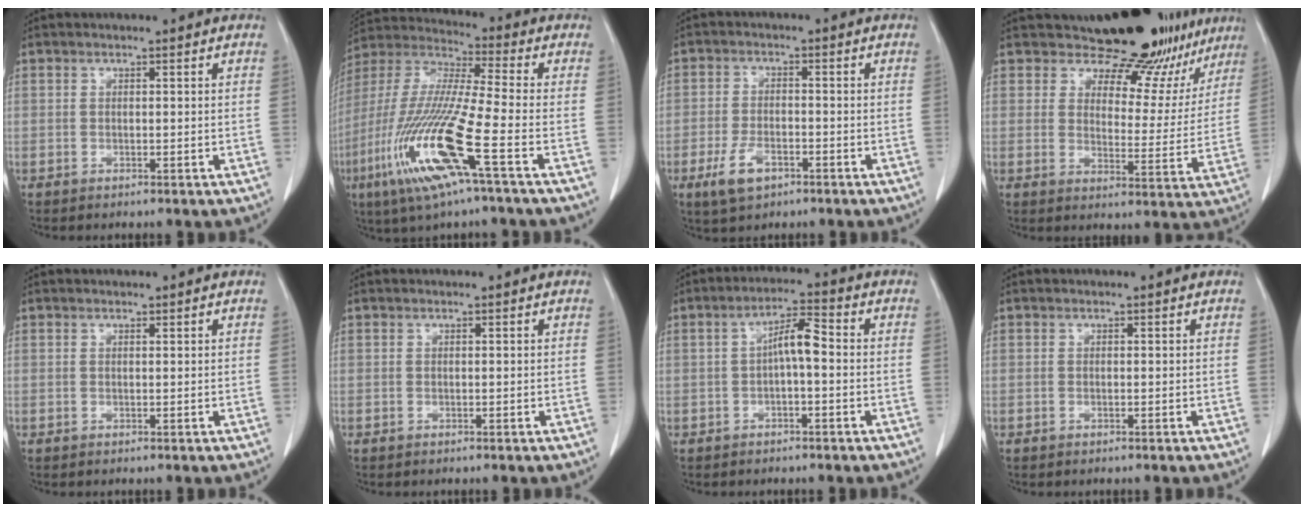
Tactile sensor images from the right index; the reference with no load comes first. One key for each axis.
{"total": 17.4, "fx": -7.1, "fy": 0.7, "fz": 15.9, "tx": -0.348, "ty": -0.027, "tz": -0.142}
{"total": 5.6, "fx": -2.9, "fy": 2.9, "fz": 3.8, "tx": -0.079, "ty": -0.004, "tz": -0.050}
{"total": 14.2, "fx": 12.9, "fy": 4.4, "fz": 4.0, "tx": -0.032, "ty": -0.044, "tz": 0.146}
{"total": 0.0}
{"total": 0.0}
{"total": 4.9, "fx": -0.3, "fy": 1.1, "fz": 4.7, "tx": -0.082, "ty": 0.019, "tz": -0.006}
{"total": 0.0}